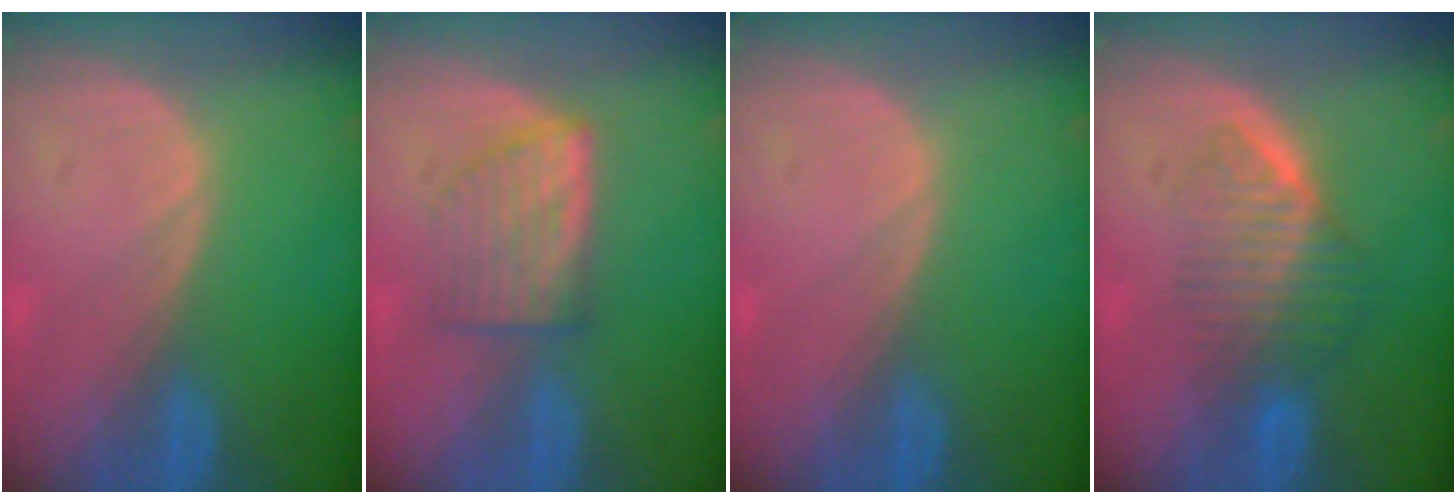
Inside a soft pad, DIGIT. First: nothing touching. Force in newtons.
{"total": 5.5, "press": 5.5, "slide": 0.4}
{"total": 0.0}
{"total": 6.6, "press": 6.0, "slide": 2.8}